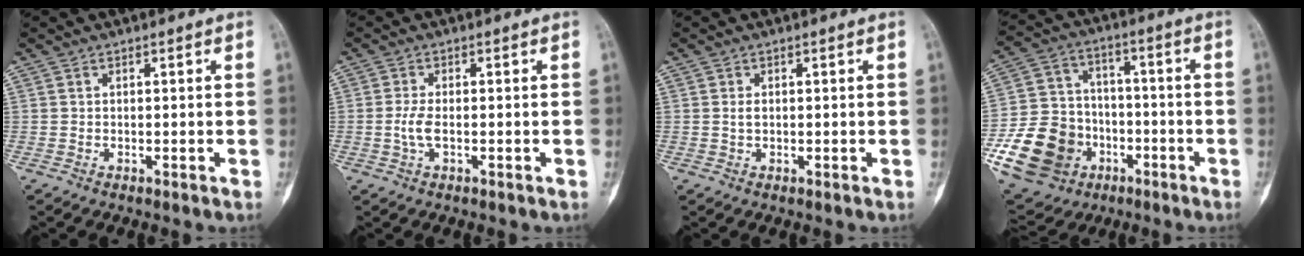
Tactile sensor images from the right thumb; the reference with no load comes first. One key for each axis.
{"total": 2.9, "fx": -0.5, "fy": 1.1, "fz": 2.6, "tx": -0.061, "ty": 0.000, "tz": -0.010}
{"total": 1.0, "fx": 0.1, "fy": 0.6, "fz": 0.8, "tx": -0.015, "ty": 0.000, "tz": 0.004}
{"total": 19.3, "fx": -7.0, "fy": 15.8, "fz": 8.5, "tx": -0.163, "ty": 0.056, "tz": -0.111}